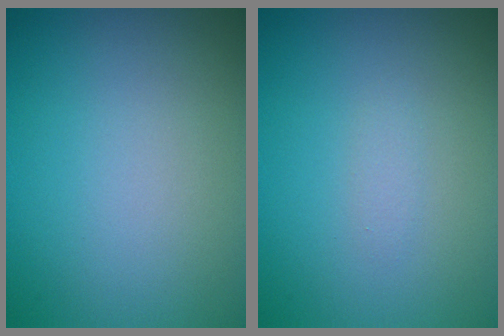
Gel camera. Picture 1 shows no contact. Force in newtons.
{"total": 0.6, "press": 0.6, "slide": 0.0}